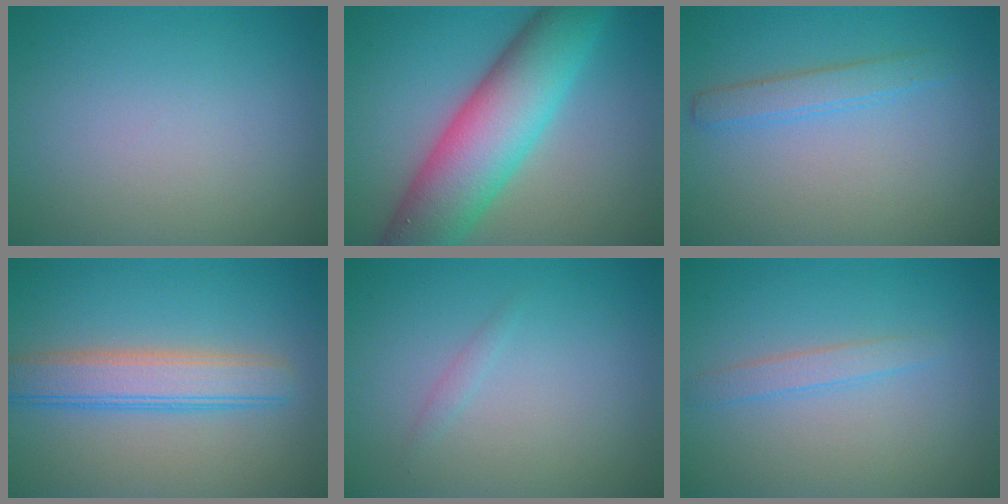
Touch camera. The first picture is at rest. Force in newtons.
{"total": 10.7, "press": 10.7, "slide": 0.2}
{"total": 2.0, "press": 2.0, "slide": 0.0}
{"total": 4.7, "press": 4.7, "slide": 0.1}
{"total": 0.7, "press": 0.7, "slide": 0.0}
{"total": 1.5, "press": 1.5, "slide": 0.1}